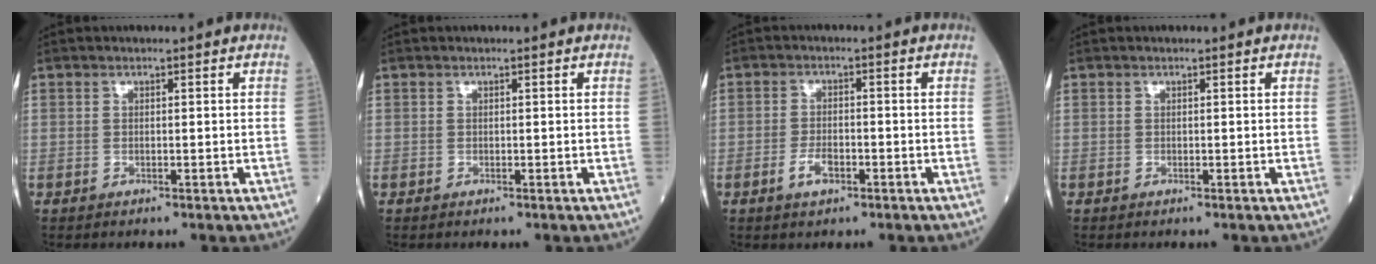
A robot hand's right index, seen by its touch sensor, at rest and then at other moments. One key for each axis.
{"total": 0.0}
{"total": 3.3, "fx": -1.7, "fy": 1.4, "fz": 2.5, "tx": -0.049, "ty": 0.002, "tz": -0.031}
{"total": 0.0}